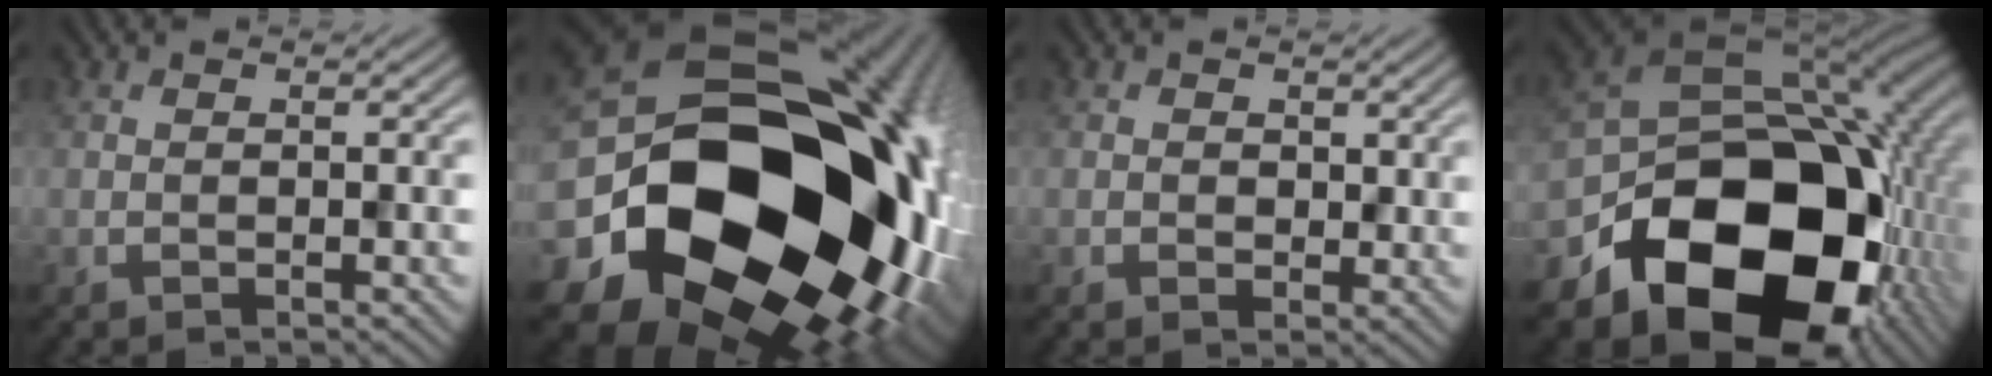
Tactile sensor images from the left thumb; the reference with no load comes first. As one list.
[{"total": 25.2, "force": [-4.9, 20.0, 14.6], "torque": [-0.255, -0.068, -0.116]}, {"total": 1.7, "force": [0.4, 1.6, 0.7], "torque": [-0.016, -0.009, 0.002]}, {"total": 21.2, "force": [-7.5, 15.2, 12.7], "torque": [-0.245, -0.064, -0.106]}]